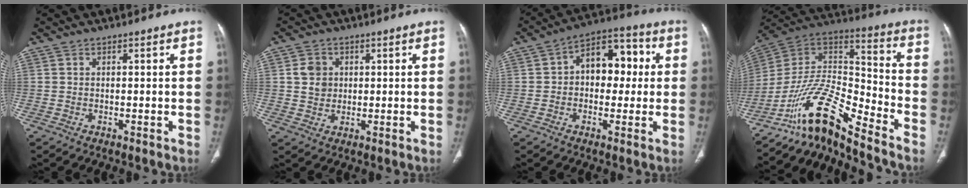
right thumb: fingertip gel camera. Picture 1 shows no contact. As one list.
[{"total": 4.5, "force": [1.0, 4.0, 1.9], "torque": [-0.014, -0.002, 0.018]}, {"total": 11.7, "force": [1.2, 7.7, 8.7], "torque": [-0.082, 0.031, 0.007]}, {"total": 15.4, "force": [-12.9, 2.7, 7.9], "torque": [-0.143, 0.107, -0.240]}]